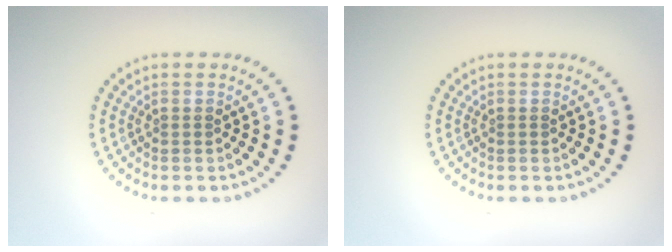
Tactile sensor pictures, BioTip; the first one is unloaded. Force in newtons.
{"total": 0.0}